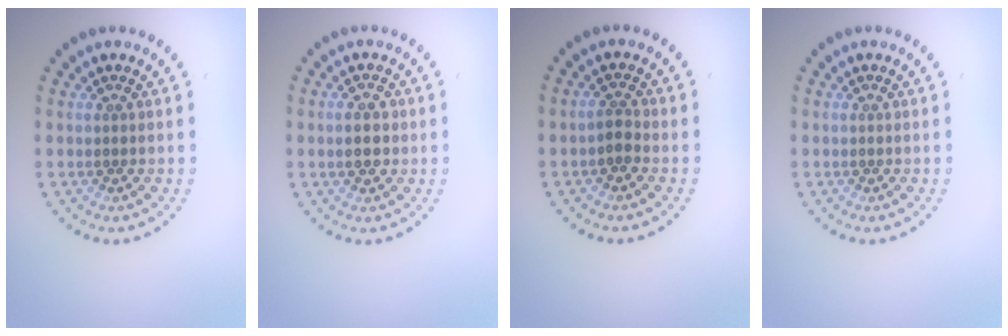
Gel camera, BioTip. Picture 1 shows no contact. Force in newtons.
{"total": 2.8, "press": 2.8, "slide": 0.2}
{"total": 1.3, "press": 1.1, "slide": 0.7}
{"total": 0.0}